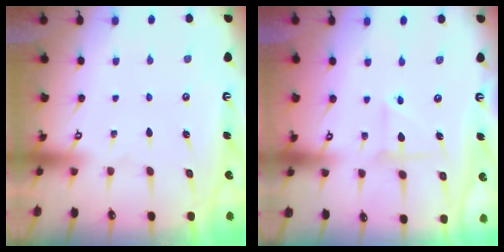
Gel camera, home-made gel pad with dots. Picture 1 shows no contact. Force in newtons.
{"total": 4.9, "press": 4.8, "slide": 1.1}